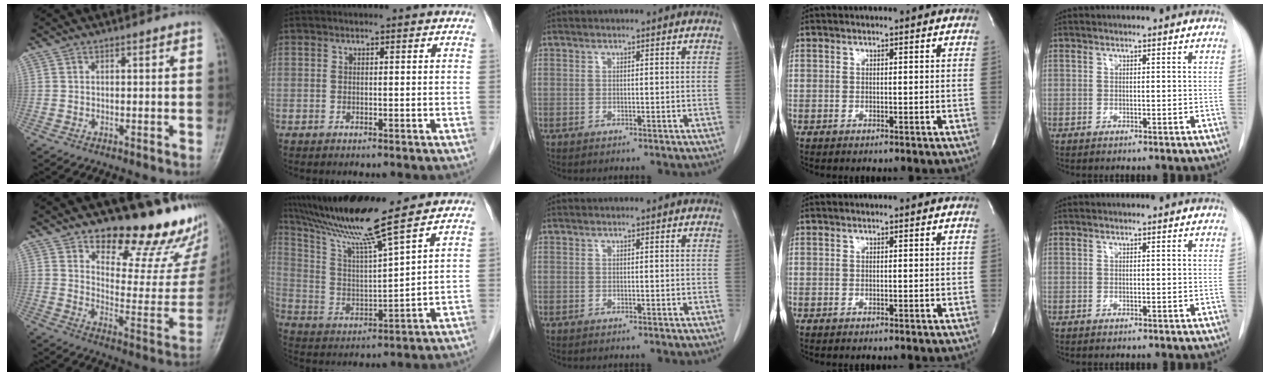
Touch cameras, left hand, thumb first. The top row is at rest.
{"thumb": {"total": 23.1, "force": [17.1, 9.5, 12.2], "torque": [-0.109, -0.118, 0.229]}, "index": {"total": 13.3, "force": [11.2, -2.1, 6.9], "torque": [-0.129, 0.005, 0.212]}}